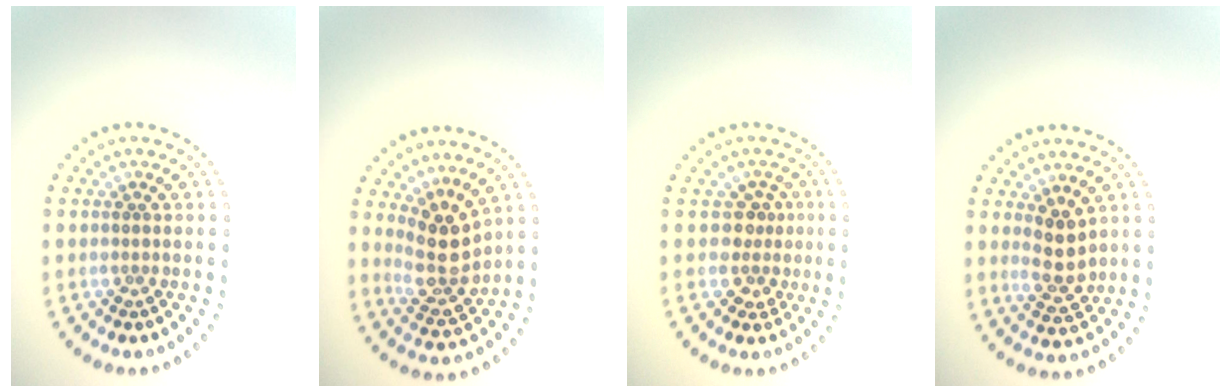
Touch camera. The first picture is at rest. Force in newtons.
{"total": 3.8, "press": 3.3, "slide": 1.9}
{"total": 2.1, "press": 1.6, "slide": 1.4}
{"total": 2.8, "press": 2.6, "slide": 0.9}